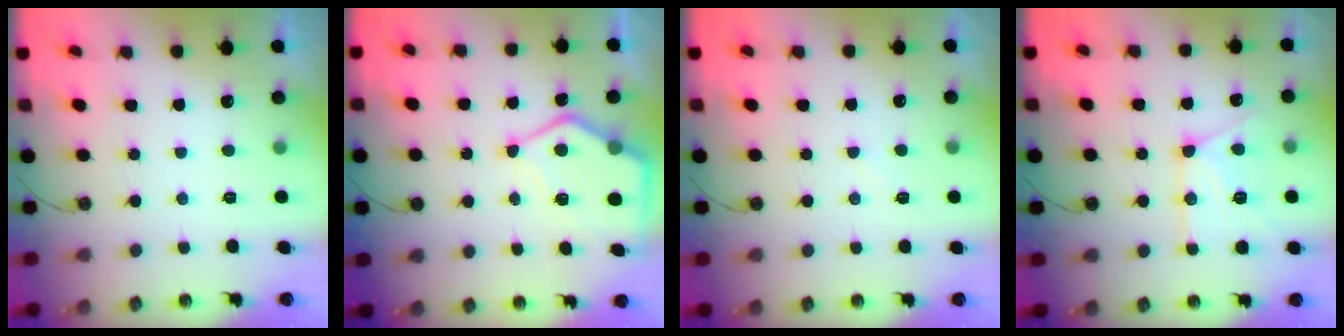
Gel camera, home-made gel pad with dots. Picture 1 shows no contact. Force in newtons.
{"total": 9.5, "press": 9.4, "slide": 1.1}
{"total": 3.6, "press": 3.6, "slide": 0.5}
{"total": 12.0, "press": 11.9, "slide": 1.1}